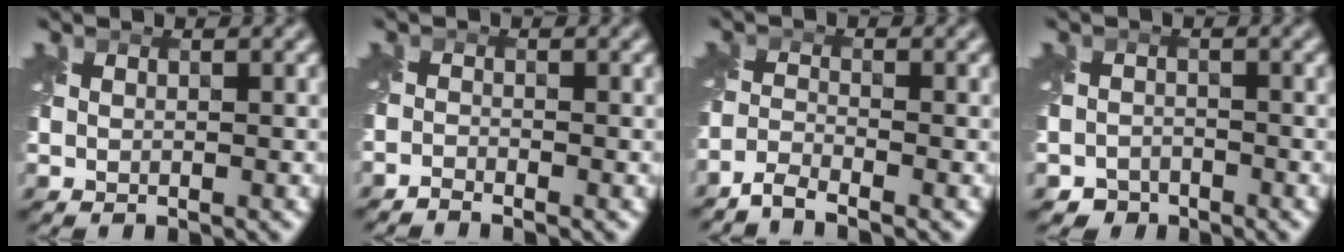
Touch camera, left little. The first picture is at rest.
{"total": 1.2, "force": [-1.2, -0.1, 0.2], "torque": [-0.007, -0.006, -0.032]}
{"total": 2.4, "force": [-2.3, 0.1, 0.8], "torque": [-0.019, -0.004, -0.059]}
{"total": 2.2, "force": [-1.9, 1.1, -0.2], "torque": [0.012, 0.001, -0.037]}